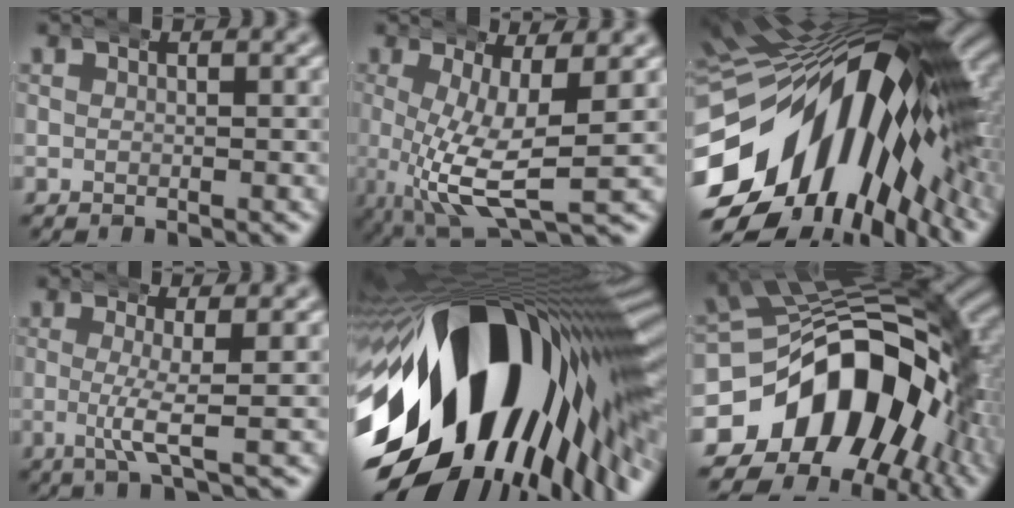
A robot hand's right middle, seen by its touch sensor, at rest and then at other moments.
{"total": 8.8, "force": [-1.6, 3.5, 7.9], "torque": [-0.159, -0.034, -0.001]}
{"total": 28.6, "force": [-3.4, 18.0, 22.0], "torque": [-0.307, -0.004, -0.062]}
{"total": 3.4, "force": [0.3, -0.1, 3.4], "torque": [-0.073, -0.005, 0.006]}
{"total": 33.8, "force": [-4.1, 19.3, 27.5], "torque": [-0.378, 0.001, -0.062]}
{"total": 24.1, "force": [-2.9, 17.4, 16.3], "torque": [-0.281, -0.048, -0.038]}